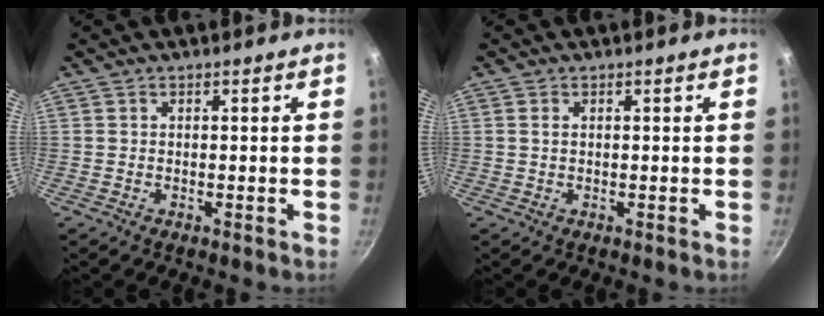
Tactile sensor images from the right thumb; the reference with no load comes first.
{"total": 0.9, "force": [0.2, 0.6, 0.7], "torque": [-0.013, 0.002, 0.004]}